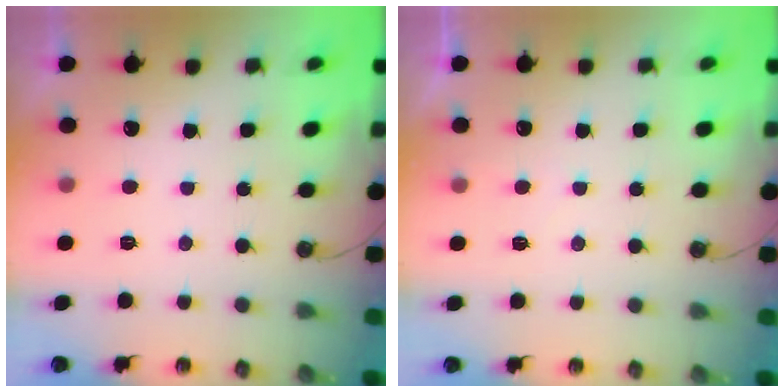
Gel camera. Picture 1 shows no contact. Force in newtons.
{"total": 2.0, "press": 2.0, "slide": 0.3}